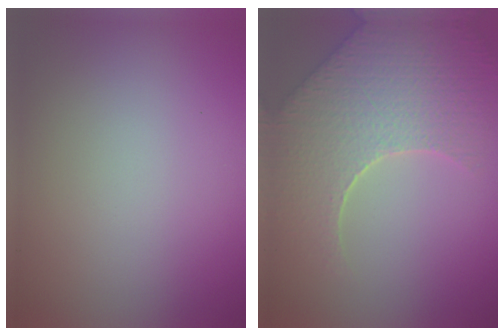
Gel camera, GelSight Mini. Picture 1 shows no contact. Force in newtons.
{"total": 9.1, "press": 6.4, "slide": 6.5}